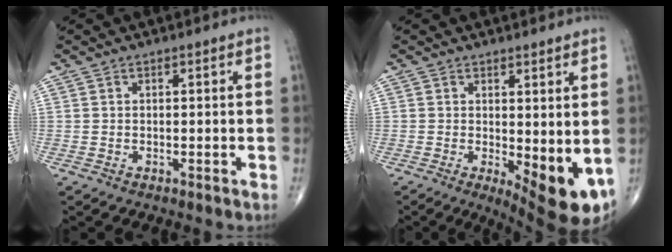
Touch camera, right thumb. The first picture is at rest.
{"total": 9.6, "force": [-1.0, 3.6, 8.9], "torque": [-0.112, -0.024, -0.003]}